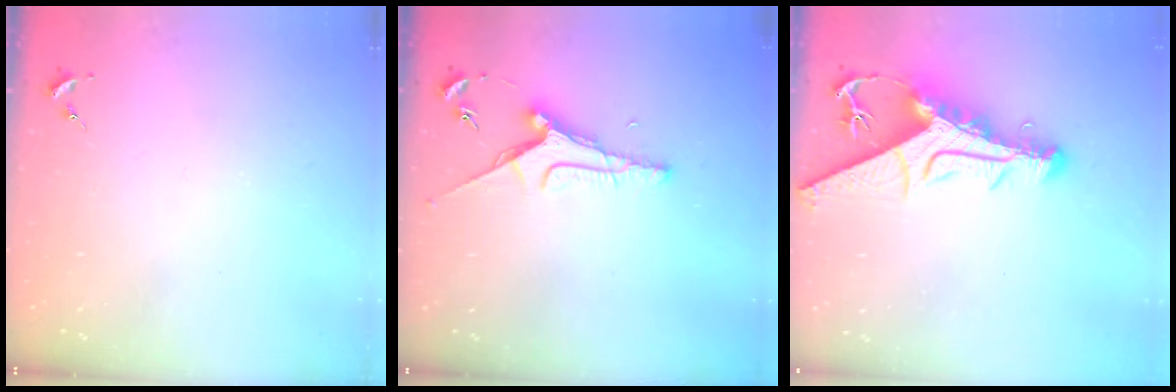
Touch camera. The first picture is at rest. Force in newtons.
{"total": 6.9, "press": 6.9, "slide": 0.2}
{"total": 17.2, "press": 17.1, "slide": 1.8}